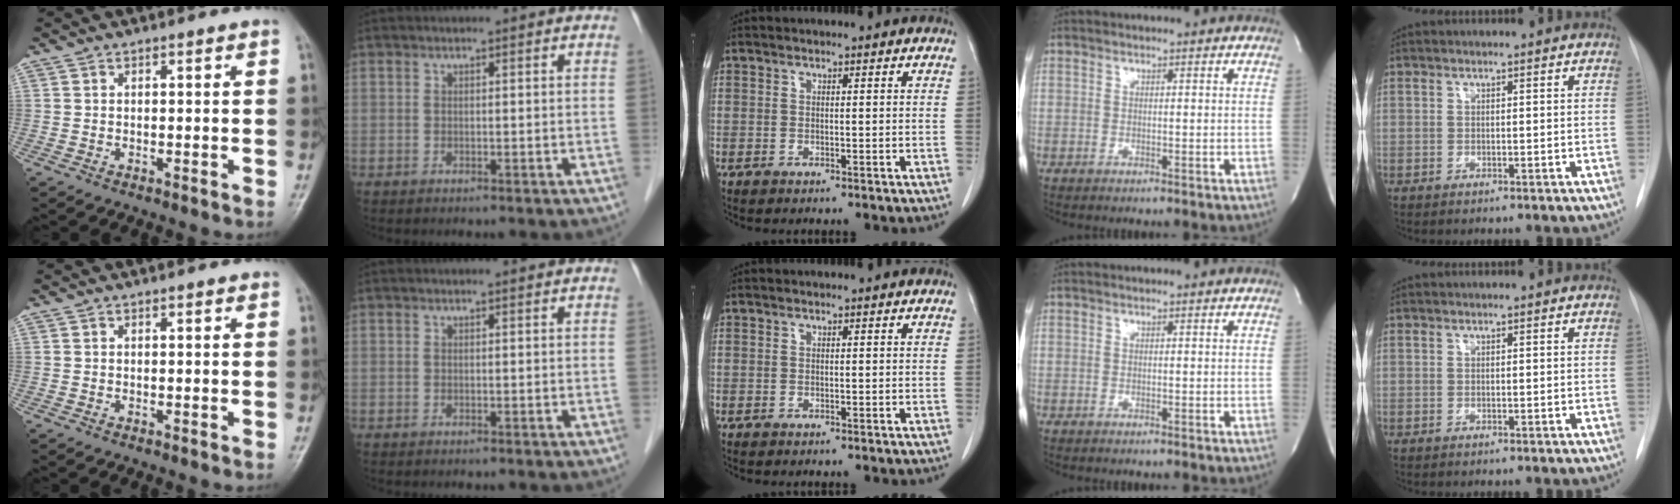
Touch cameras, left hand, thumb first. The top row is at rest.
{"thumb": {"total": 0.7, "force": [0.4, 0.3, 0.5], "torque": [-0.007, -0.002, 0.003]}}